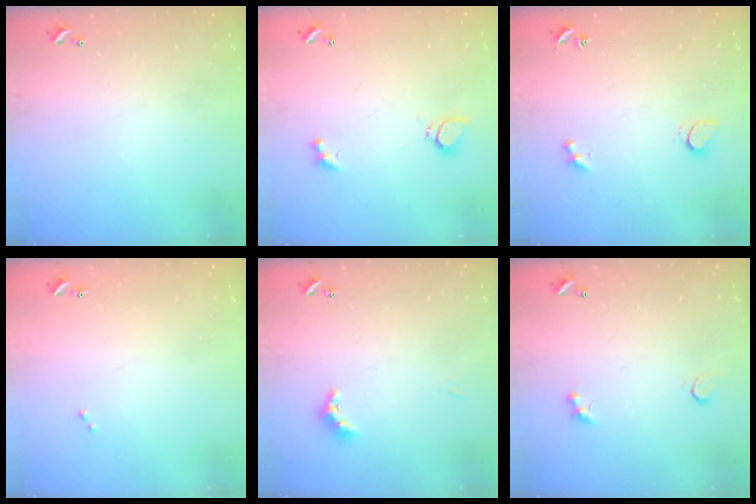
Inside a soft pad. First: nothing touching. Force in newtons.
{"total": 2.6, "press": 2.5, "slide": 0.8}
{"total": 1.8, "press": 1.7, "slide": 0.6}
{"total": 0.0}
{"total": 3.3, "press": 3.3, "slide": 0.6}
{"total": 2.8, "press": 2.7, "slide": 0.8}